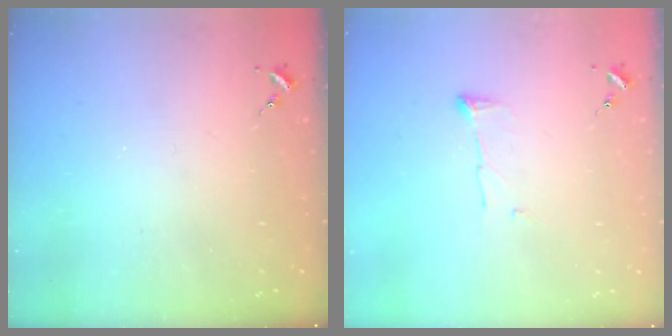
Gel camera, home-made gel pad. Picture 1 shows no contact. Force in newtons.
{"total": 5.4, "press": 5.4, "slide": 0.6}